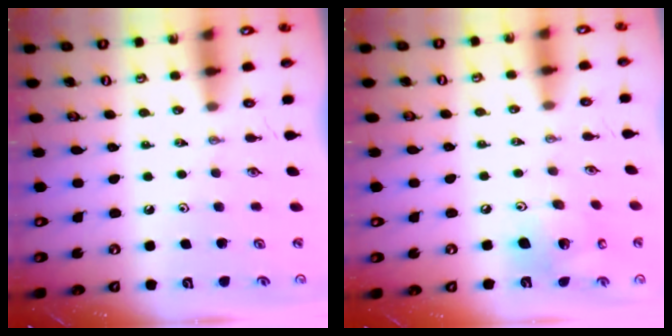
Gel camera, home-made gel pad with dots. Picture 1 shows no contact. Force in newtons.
{"total": 14.4, "press": 14.1, "slide": 3.3}